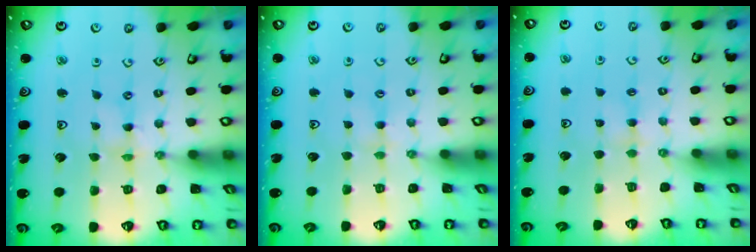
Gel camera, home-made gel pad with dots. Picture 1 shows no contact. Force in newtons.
{"total": 1.5, "press": 1.5, "slide": 0.3}
{"total": 1.6, "press": 1.5, "slide": 0.4}